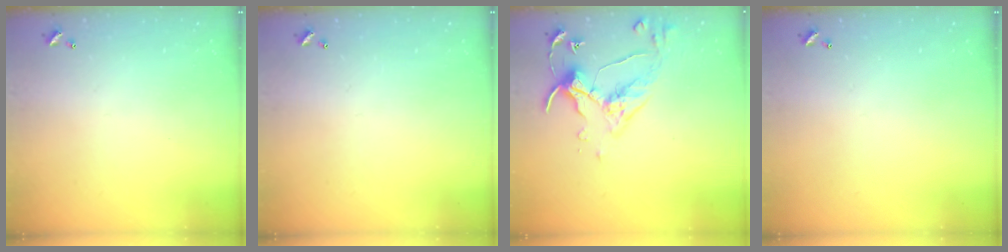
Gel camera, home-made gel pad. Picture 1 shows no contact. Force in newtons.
{"total": 0.0}
{"total": 4.8, "press": 4.7, "slide": 1.0}
{"total": 0.0}